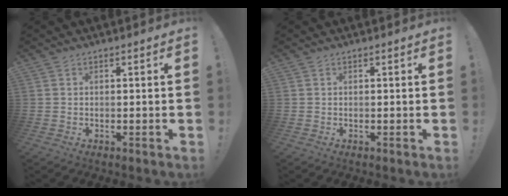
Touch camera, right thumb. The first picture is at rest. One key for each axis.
{"total": 0.0}